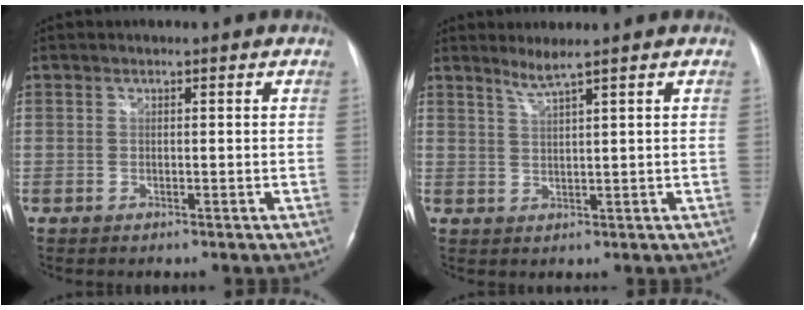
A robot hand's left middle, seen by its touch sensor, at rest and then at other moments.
{"total": 2.5, "force": [1.9, -0.9, 1.3], "torque": [-0.029, -0.007, 0.040]}